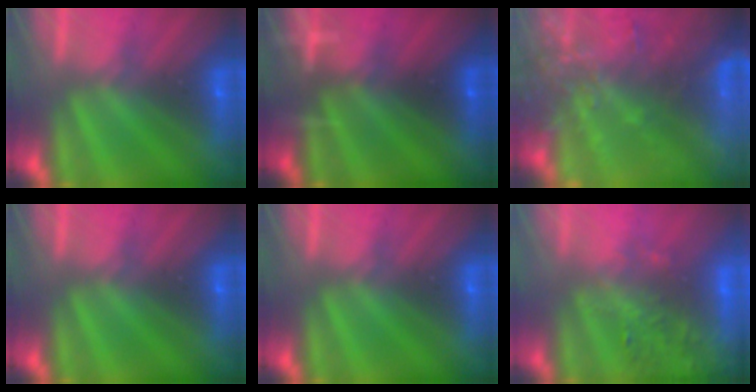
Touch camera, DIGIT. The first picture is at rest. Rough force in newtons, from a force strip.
{"total": 3.2}
{"total": 7.3}
{"total": 0.0}
{"total": 0.0}
{"total": 5.7}